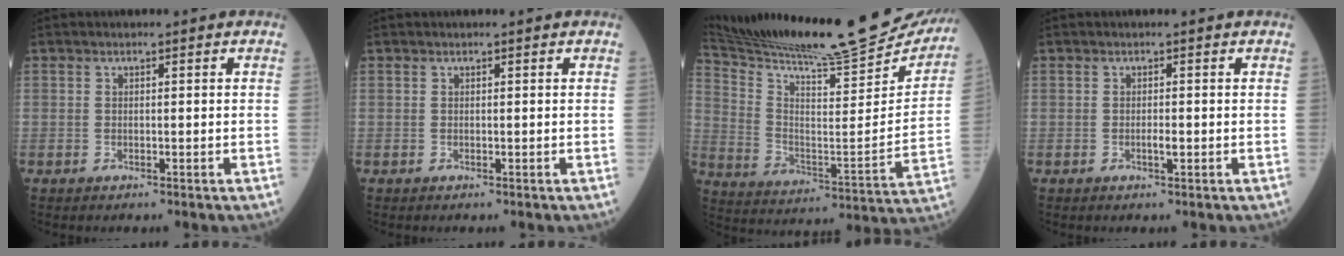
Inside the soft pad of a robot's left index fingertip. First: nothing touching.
{"total": 0.0}
{"total": 28.5, "force": [25.7, 1.7, 12.1], "torque": [-0.217, -0.077, 0.367]}
{"total": 1.0, "force": [-0.3, 0.1, 1.0], "torque": [-0.020, -0.001, -0.004]}